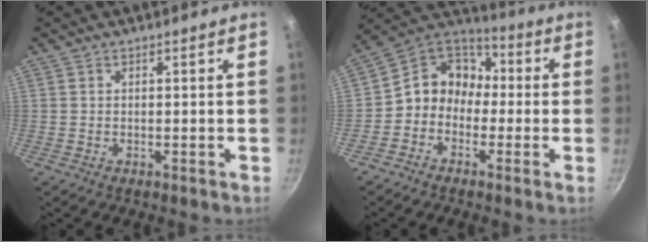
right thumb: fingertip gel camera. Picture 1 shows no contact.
{"total": 10.6, "force": [-1.4, 9.1, 5.3], "torque": [-0.051, 0.049, -0.054]}